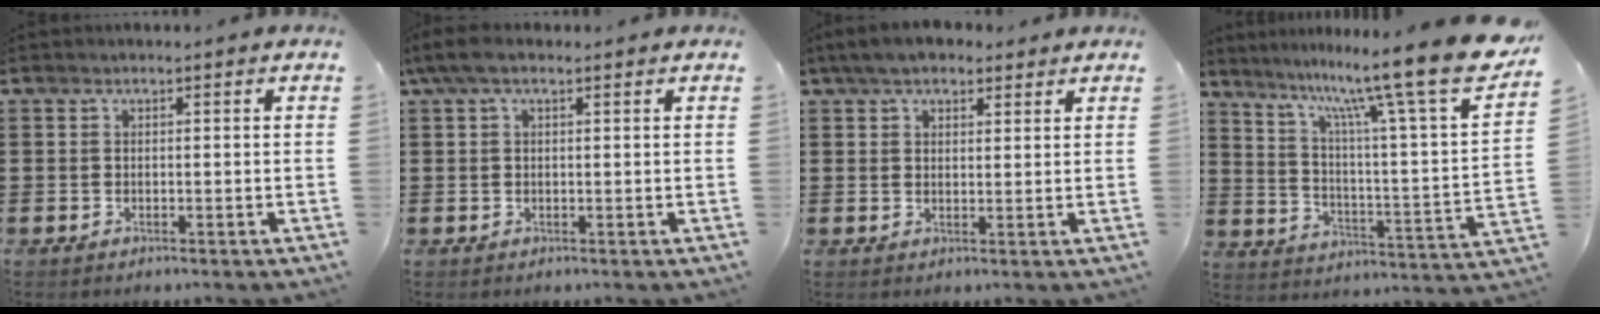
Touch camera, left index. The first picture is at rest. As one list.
[{"total": 2.9, "force": [1.0, 1.0, 2.5], "torque": [-0.056, 0.002, 0.015]}, {"total": 4.5, "force": [3.5, 1.8, 2.1], "torque": [-0.052, 0.004, 0.065]}, {"total": 14.9, "force": [12.0, -0.3, 8.9], "torque": [-0.177, -0.088, 0.188]}]